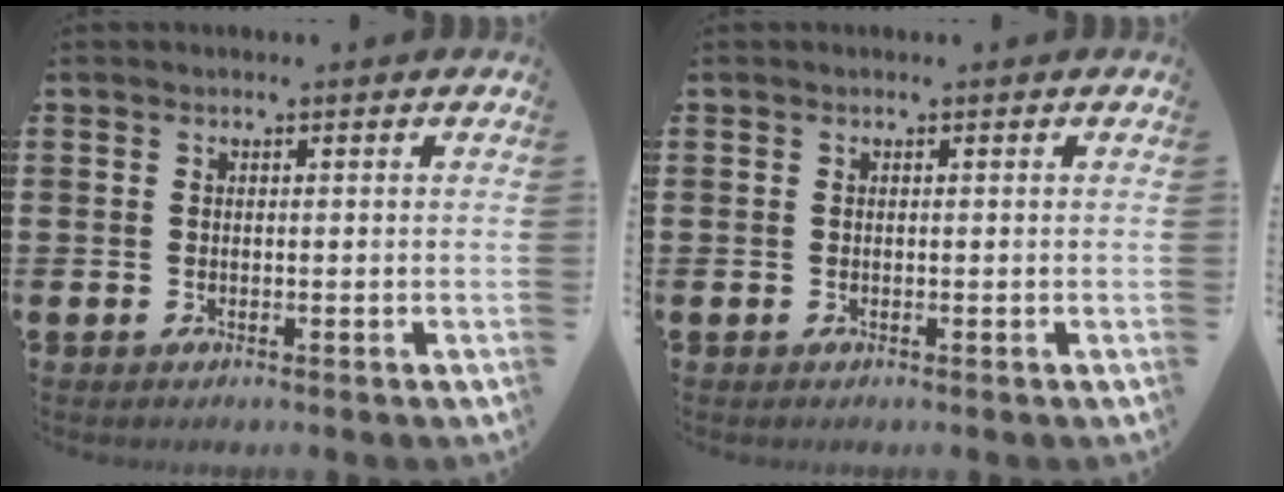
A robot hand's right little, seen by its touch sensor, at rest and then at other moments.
{"total": 0.0}